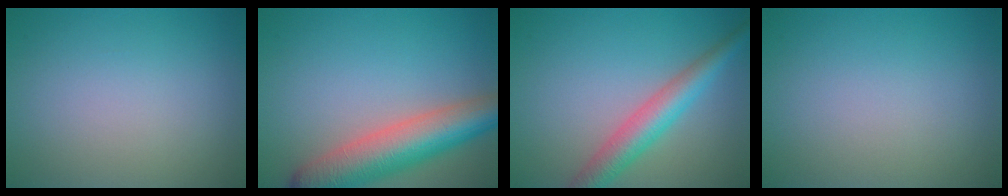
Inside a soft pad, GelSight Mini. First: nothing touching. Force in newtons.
{"total": 7.9, "press": 7.9, "slide": 0.5}
{"total": 4.6, "press": 4.6, "slide": 0.1}
{"total": 0.0}